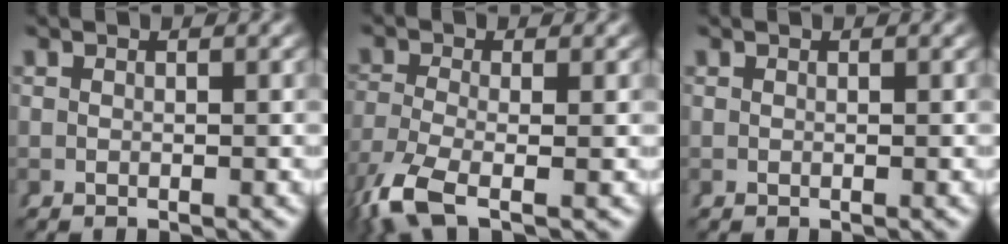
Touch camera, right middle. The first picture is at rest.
{"total": 5.0, "force": [-2.8, 2.0, 3.7], "torque": [-0.098, -0.034, -0.029]}
{"total": 0.0}